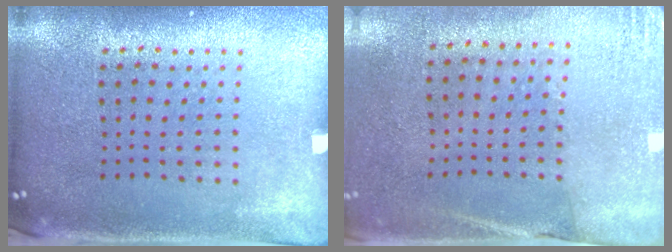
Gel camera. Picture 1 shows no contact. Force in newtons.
{"total": 2.6, "press": 2.3, "slide": 1.2}